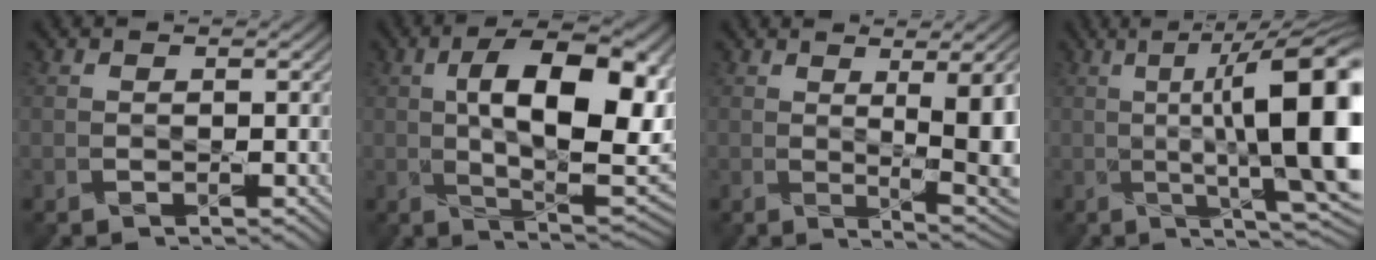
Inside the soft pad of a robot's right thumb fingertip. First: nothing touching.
{"total": 14.8, "force": [2.8, 6.6, 13.0], "torque": [-0.197, 0.004, 0.043]}
{"total": 10.6, "force": [0.6, 3.2, 10.1], "torque": [-0.125, 0.010, 0.012]}
{"total": 16.0, "force": [0.7, 3.6, 15.6], "torque": [-0.215, 0.020, 0.019]}